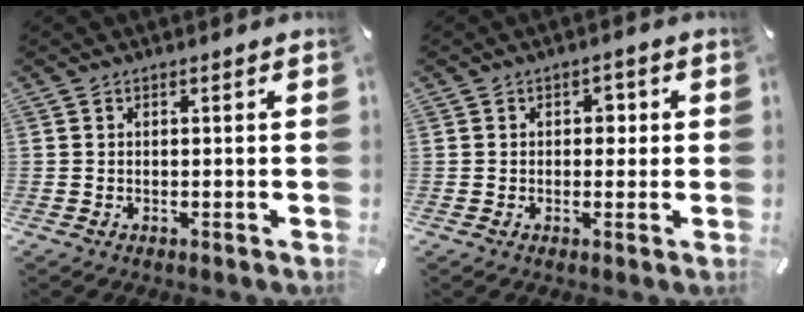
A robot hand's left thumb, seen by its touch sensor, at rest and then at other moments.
{"total": 2.5, "force": [0.0, 1.9, 1.6], "torque": [-0.009, 0.000, -0.011]}